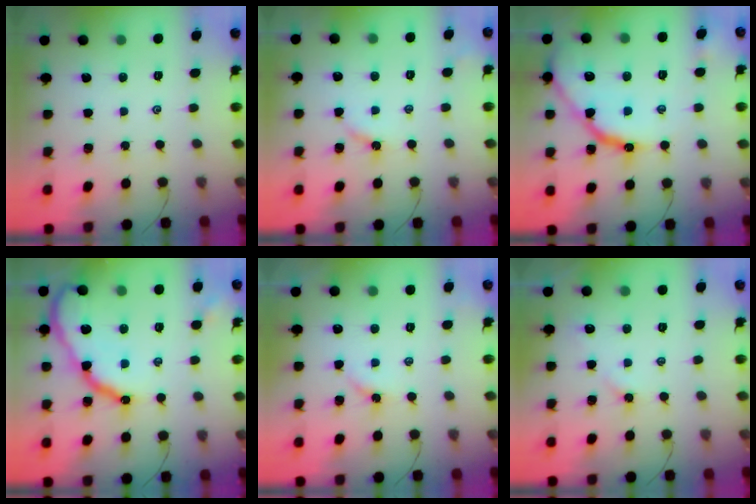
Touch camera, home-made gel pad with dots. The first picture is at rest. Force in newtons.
{"total": 3.4, "press": 3.3, "slide": 0.5}
{"total": 13.6, "press": 13.5, "slide": 1.4}
{"total": 15.8, "press": 15.7, "slide": 1.3}
{"total": 2.7, "press": 2.7, "slide": 0.5}
{"total": 3.3, "press": 3.3, "slide": 0.5}